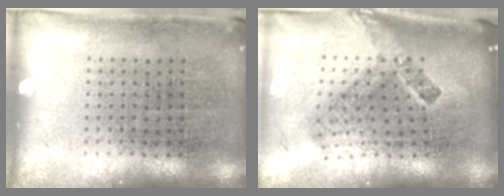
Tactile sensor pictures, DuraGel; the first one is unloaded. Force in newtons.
{"total": 2.6, "press": 1.6, "slide": 2.1}